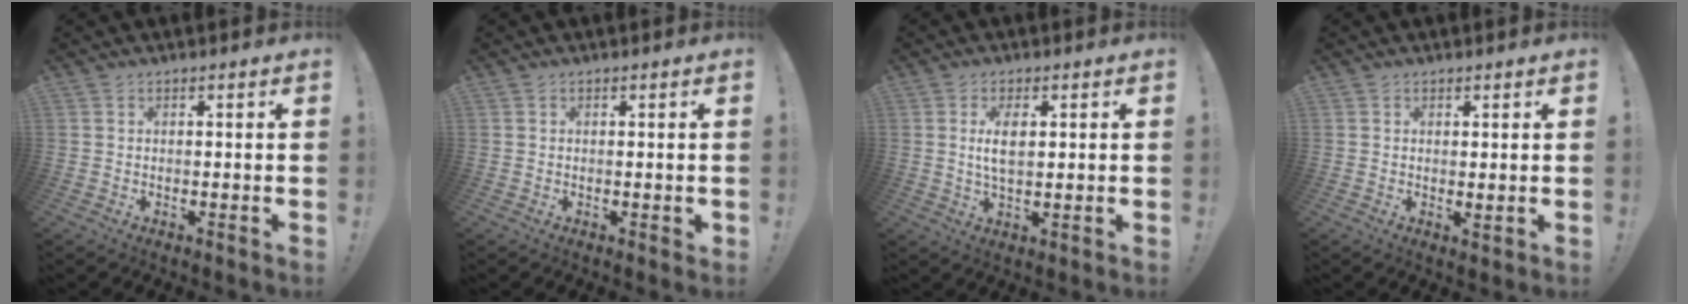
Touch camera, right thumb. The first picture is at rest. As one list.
[{"total": 0.8, "force": [0.2, 0.4, 0.6], "torque": [-0.007, 0.001, 0.004]}, {"total": 5.7, "force": [1.1, 2.4, 5.1], "torque": [-0.094, -0.009, 0.010]}, {"total": 1.5, "force": [1.0, 0.3, 1.0], "torque": [-0.007, -0.008, 0.017]}]